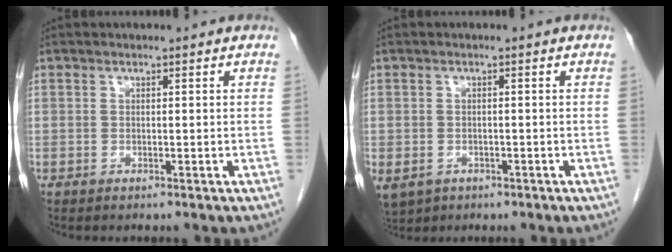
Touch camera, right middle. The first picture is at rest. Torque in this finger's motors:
{"motor_torque": [0.34, -0.37, 1.06, 0.21]}